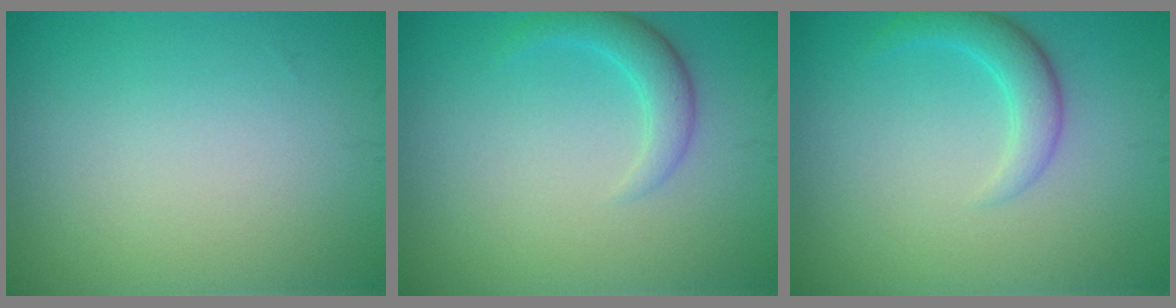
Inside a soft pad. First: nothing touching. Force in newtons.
{"total": 2.2, "press": 2.2, "slide": 0.2}
{"total": 2.5, "press": 2.5, "slide": 0.1}